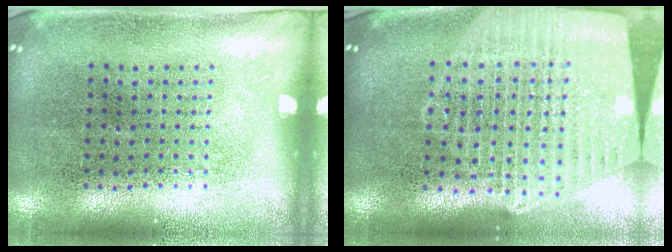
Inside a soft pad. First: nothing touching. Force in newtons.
{"total": 2.6, "press": 2.2, "slide": 1.3}